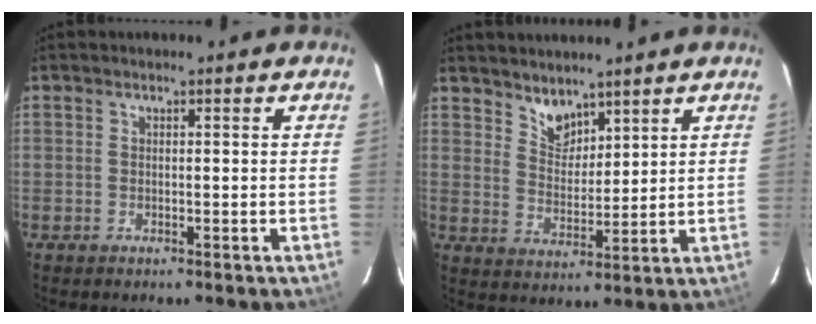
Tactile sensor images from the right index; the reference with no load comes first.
{"total": 5.6, "force": [4.6, 2.7, 1.7], "torque": [-0.020, 0.001, 0.088]}